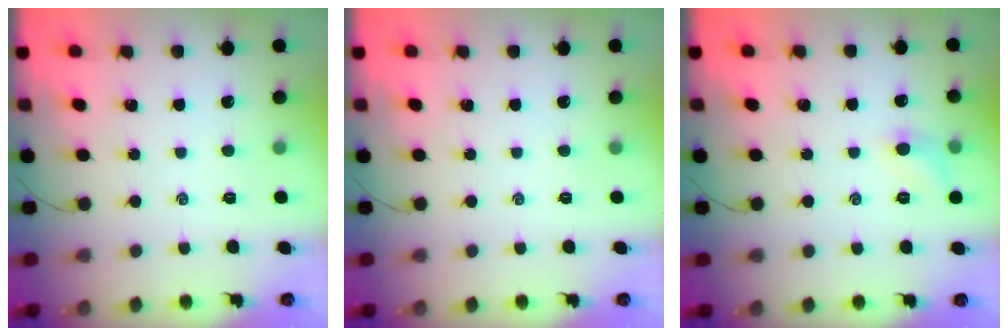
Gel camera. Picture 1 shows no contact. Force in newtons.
{"total": 0.0}
{"total": 6.2, "press": 6.0, "slide": 1.8}